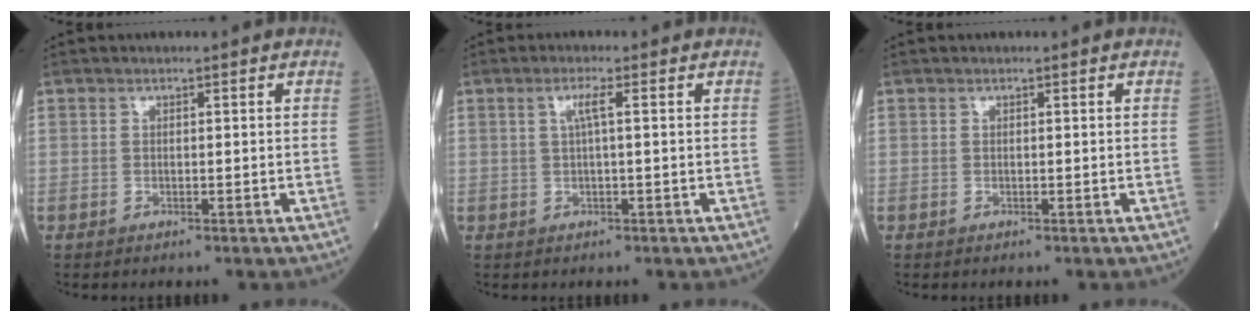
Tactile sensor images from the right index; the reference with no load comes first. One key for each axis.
{"total": 2.2, "fx": 0.5, "fy": -0.2, "fz": 2.1, "tx": -0.044, "ty": 0.006, "tz": 0.009}
{"total": 0.0}